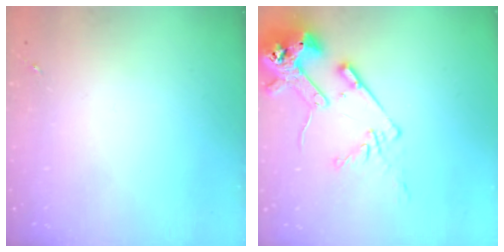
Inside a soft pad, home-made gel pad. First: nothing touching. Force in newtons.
{"total": 16.9, "press": 16.8, "slide": 1.8}